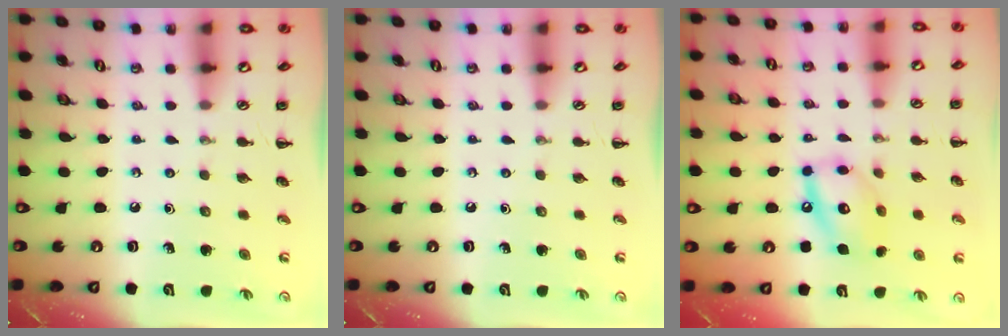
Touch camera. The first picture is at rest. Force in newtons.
{"total": 0.0}
{"total": 13.2, "press": 13.1, "slide": 1.6}